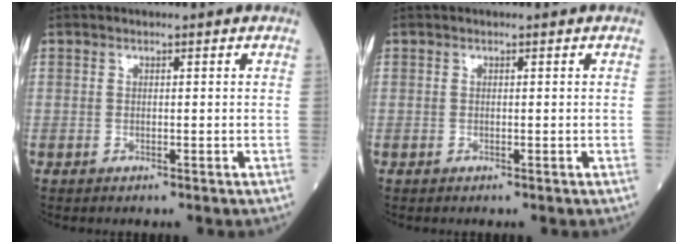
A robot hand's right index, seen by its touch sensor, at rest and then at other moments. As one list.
[{"total": 0.0}]